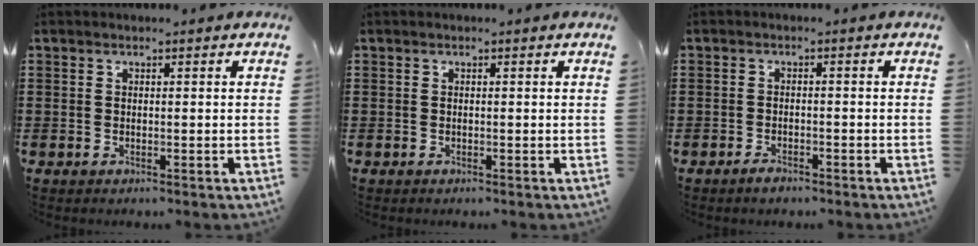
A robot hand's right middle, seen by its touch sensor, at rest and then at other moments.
{"total": 0.0}
{"total": 1.6, "force": [-1.4, 0.5, 0.6], "torque": [-0.014, -0.004, -0.026]}